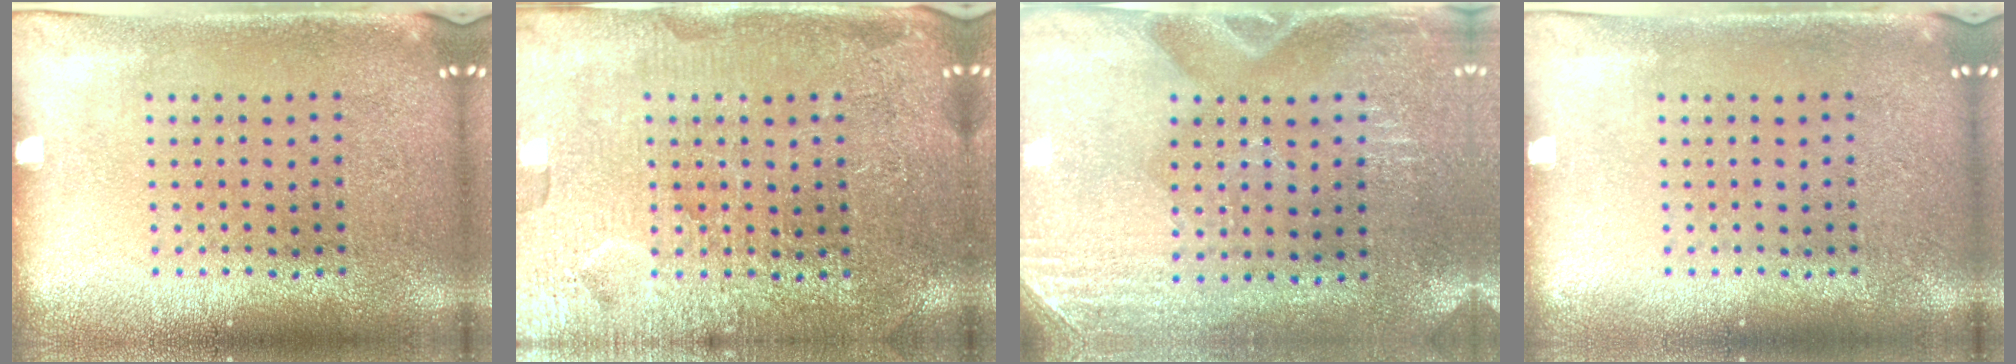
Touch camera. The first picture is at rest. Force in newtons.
{"total": 3.8, "press": 3.8, "slide": 0.7}
{"total": 2.8, "press": 2.6, "slide": 1.2}
{"total": 0.0}